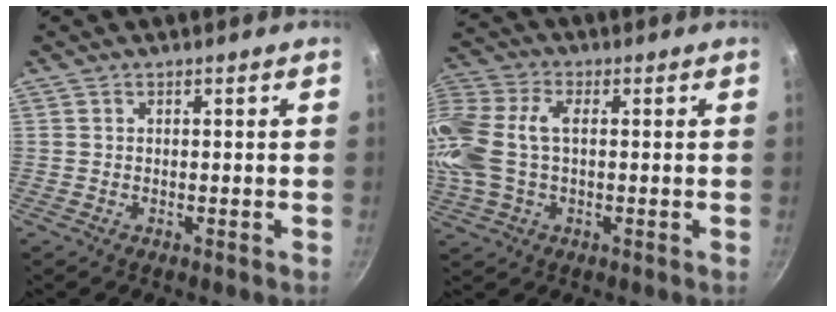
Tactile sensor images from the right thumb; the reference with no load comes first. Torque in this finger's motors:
{"motor_torque": [0.30, 0.49, 1.55, -0.54, 0.28]}